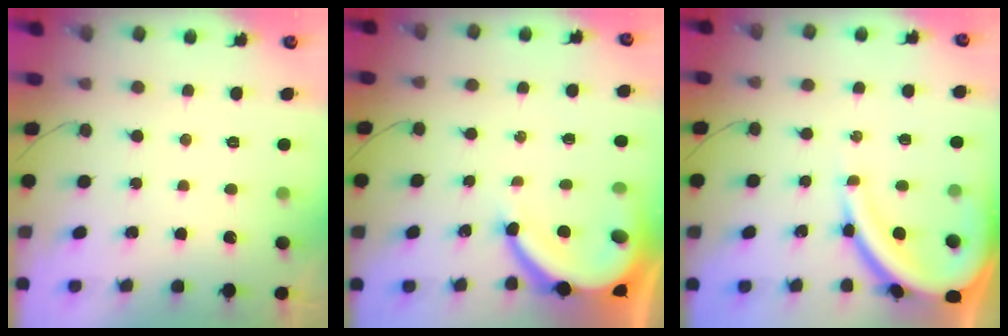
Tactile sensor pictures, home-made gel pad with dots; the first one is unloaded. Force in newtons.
{"total": 10.2, "press": 10.1, "slide": 1.1}
{"total": 13.6, "press": 13.5, "slide": 1.2}